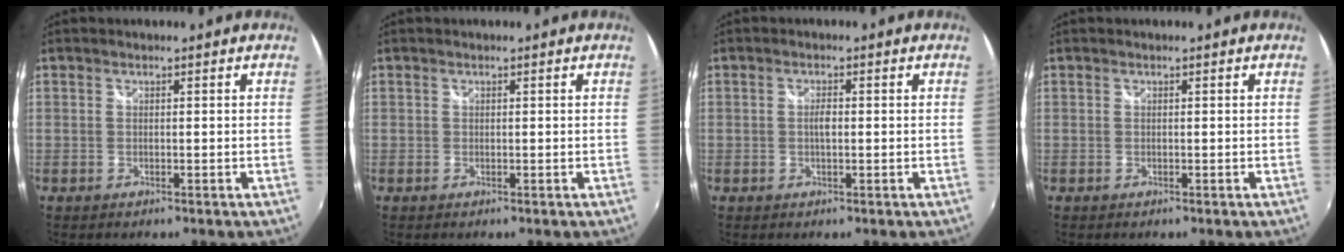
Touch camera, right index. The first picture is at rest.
{"total": 0.0}
{"total": 1.8, "force": [-0.1, 0.6, 1.6], "torque": [-0.030, 0.002, -0.004]}
{"total": 0.0}